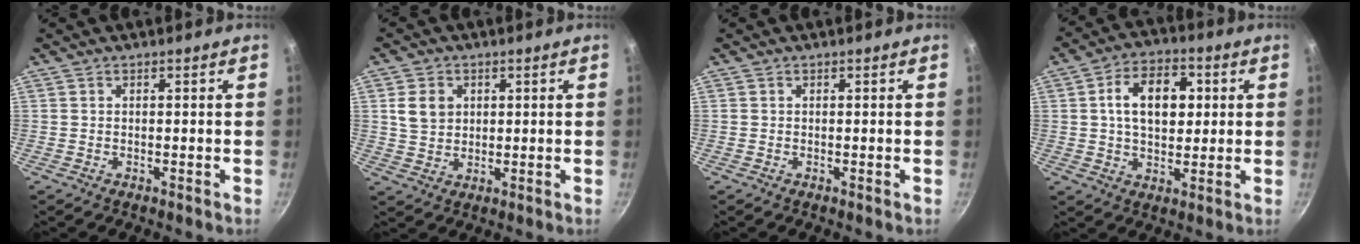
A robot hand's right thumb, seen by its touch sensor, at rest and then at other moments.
{"total": 5.8, "force": [1.5, 4.8, 3.0], "torque": [-0.038, -0.001, 0.029]}
{"total": 0.0}
{"total": 12.0, "force": [2.2, 7.9, 8.8], "torque": [-0.117, 0.009, 0.028]}